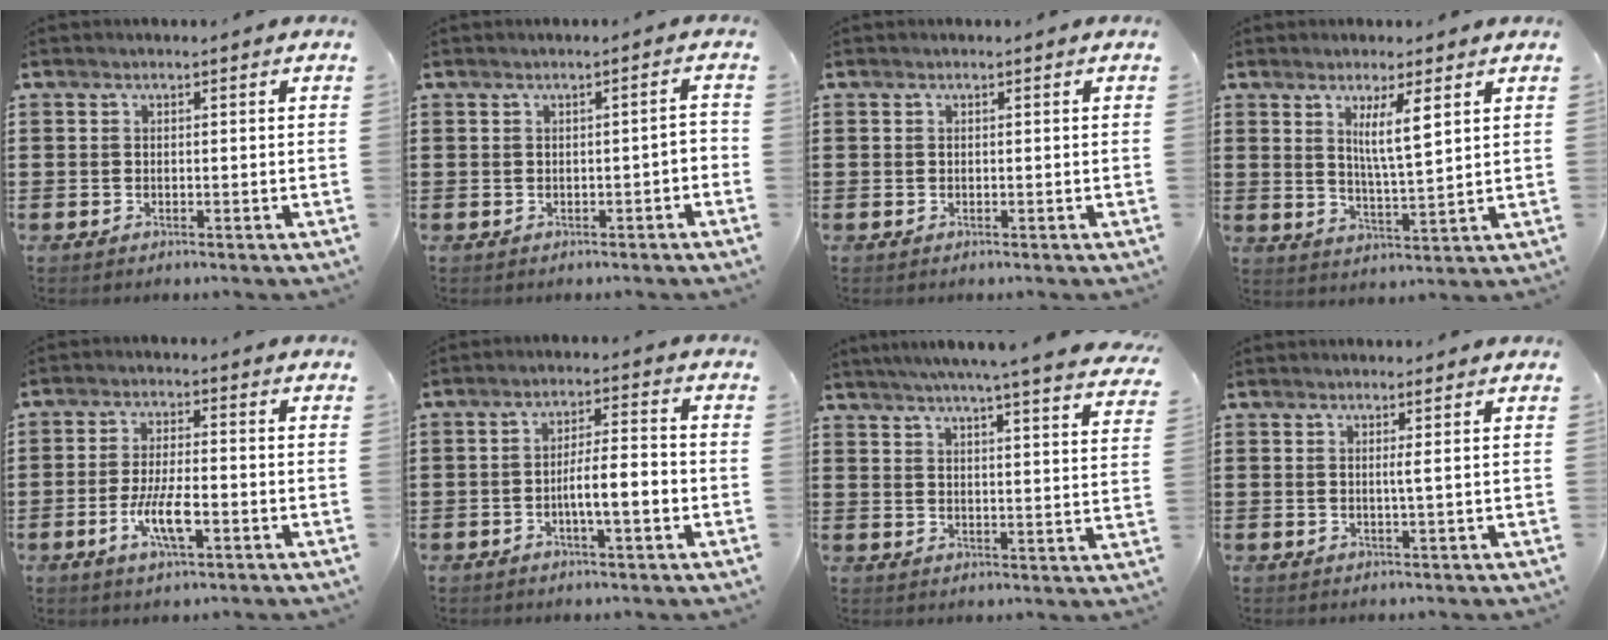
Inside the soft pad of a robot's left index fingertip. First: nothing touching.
{"total": 1.6, "force": [-0.7, 0.1, 1.4], "torque": [-0.024, -0.002, -0.014]}
{"total": 0.0}
{"total": 6.0, "force": [3.0, 0.7, 5.1], "torque": [-0.093, -0.007, 0.046]}
{"total": 6.8, "force": [-2.4, 1.9, 6.0], "torque": [-0.124, -0.006, -0.046]}
{"total": 5.6, "force": [-1.8, 1.2, 5.2], "torque": [-0.088, 0.006, -0.035]}
{"total": 5.7, "force": [5.1, -0.8, 2.5], "torque": [-0.061, -0.034, 0.082]}
{"total": 1.7, "force": [0.3, -0.6, 1.5], "torque": [-0.028, -0.007, 0.002]}